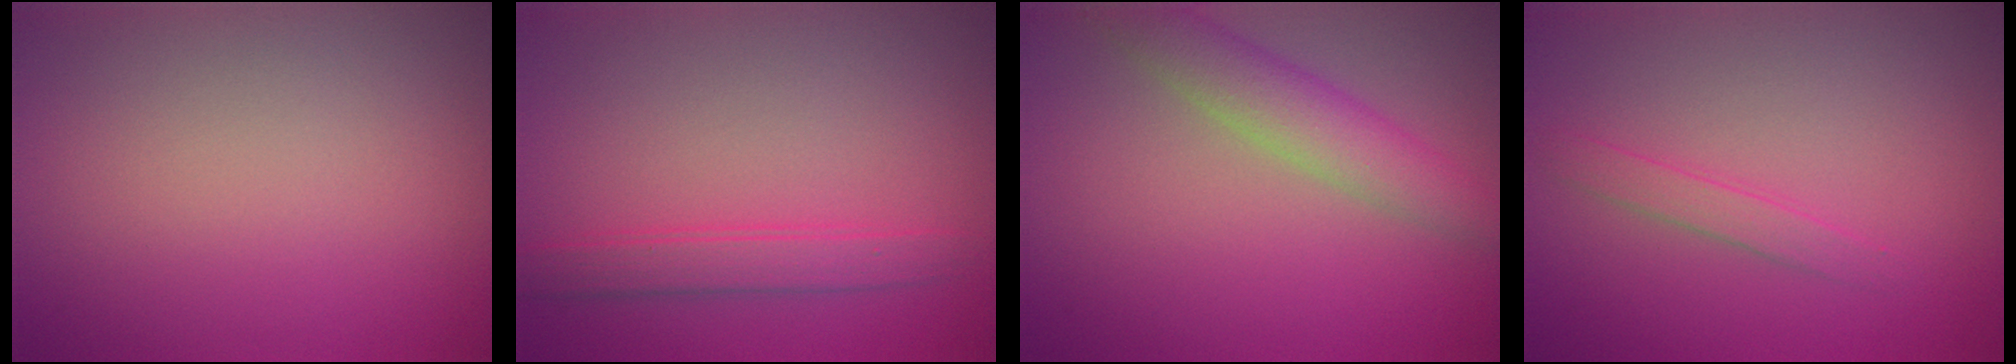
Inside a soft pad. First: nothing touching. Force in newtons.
{"total": 2.5, "press": 2.5, "slide": 0.2}
{"total": 4.1, "press": 4.1, "slide": 0.2}
{"total": 1.5, "press": 1.5, "slide": 0.1}